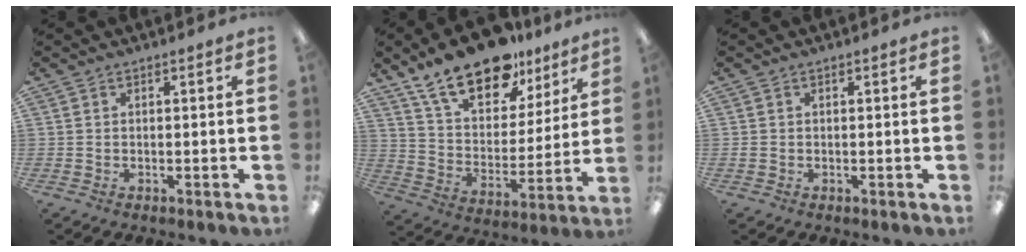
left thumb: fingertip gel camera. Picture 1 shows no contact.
{"total": 19.3, "force": [14.5, 9.2, 9.0], "torque": [-0.162, -0.086, 0.257]}
{"total": 0.5, "force": [0.0, 0.5, 0.2], "torque": [-0.004, 0.004, -0.001]}